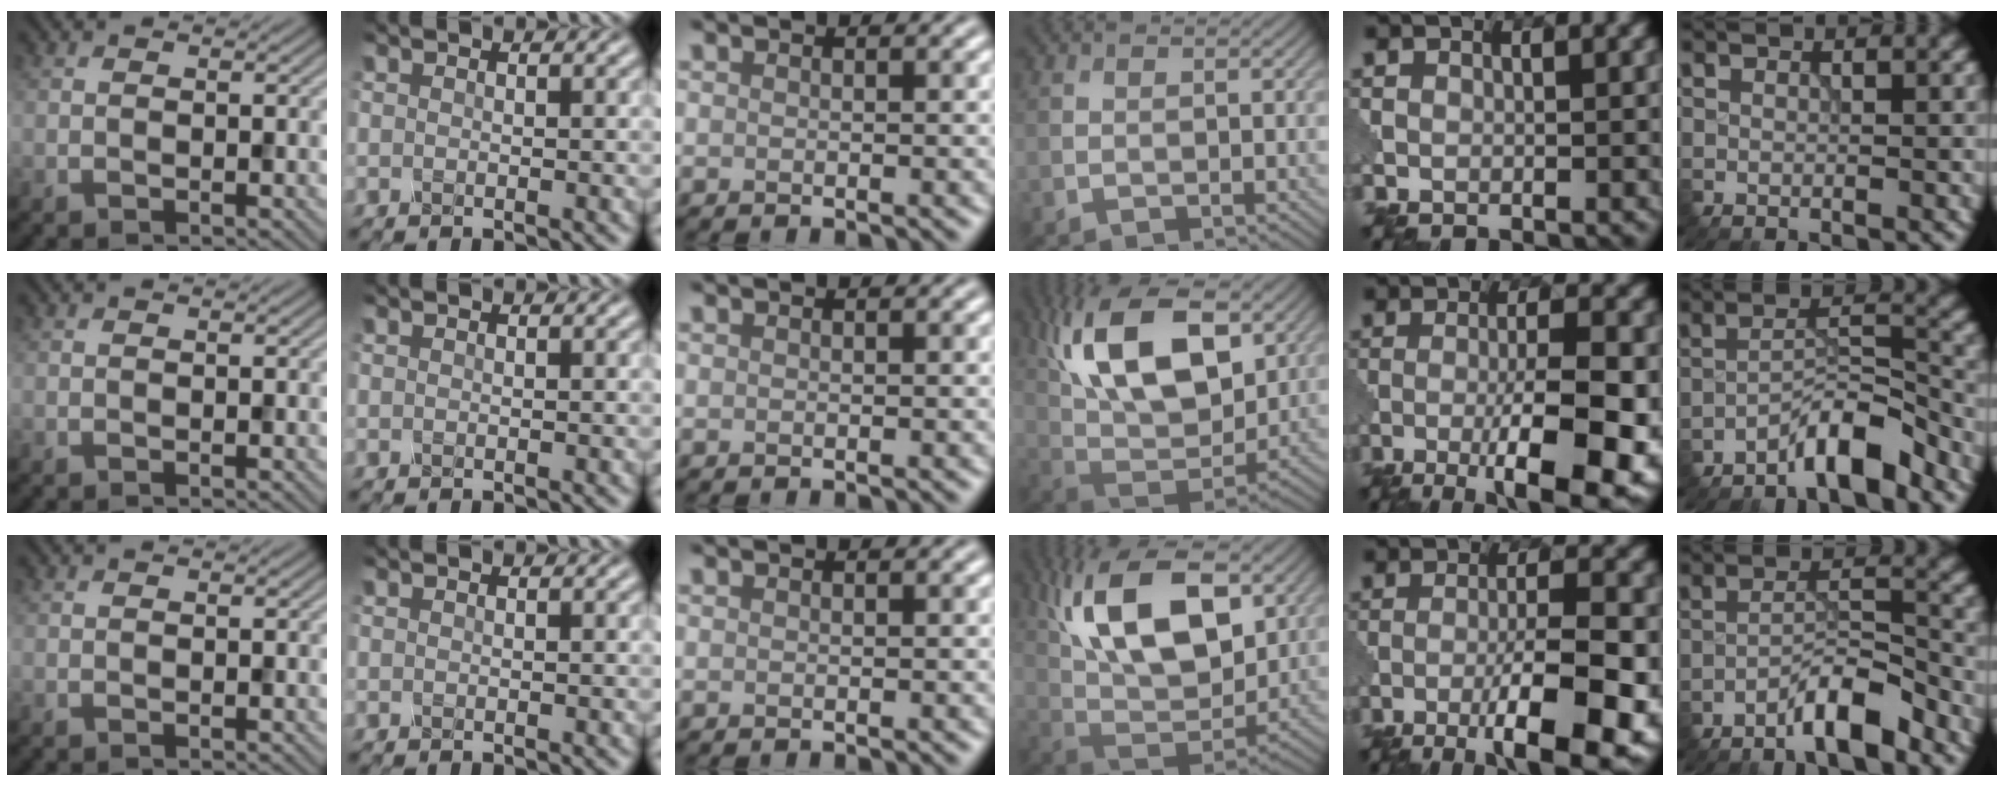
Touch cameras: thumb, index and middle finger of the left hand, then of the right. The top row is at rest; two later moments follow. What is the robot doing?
{"motion": "disassemble", "object": "glue stick"}